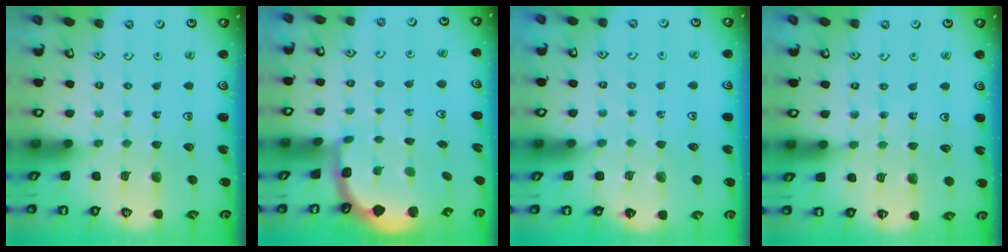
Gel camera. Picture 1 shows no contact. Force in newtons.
{"total": 2.0, "press": 1.6, "slide": 1.2}
{"total": 2.5, "press": 2.5, "slide": 0.3}
{"total": 4.9, "press": 4.9, "slide": 0.6}